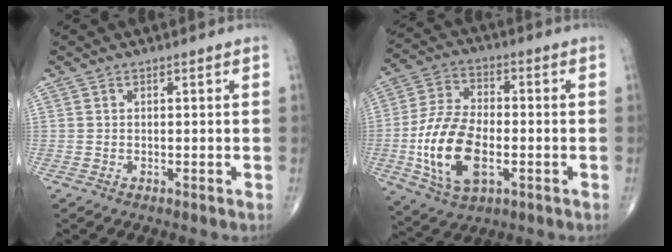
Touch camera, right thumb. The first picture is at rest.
{"total": 16.0, "force": [-3.4, 8.8, 12.9], "torque": [-0.249, 0.009, -0.058]}